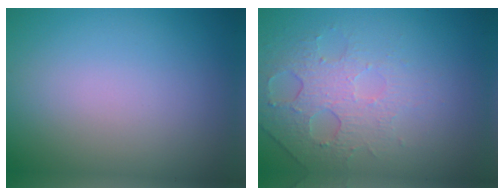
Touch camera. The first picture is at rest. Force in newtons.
{"total": 4.7, "press": 3.2, "slide": 3.5}